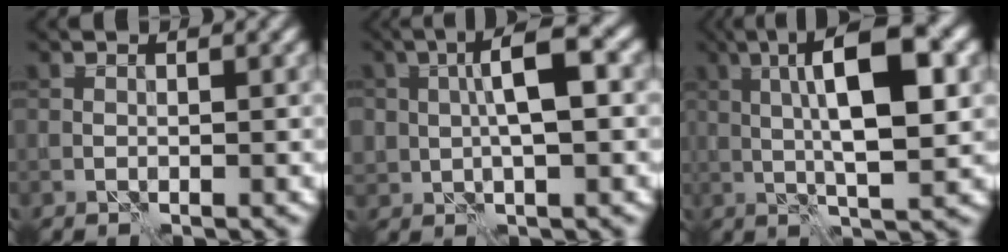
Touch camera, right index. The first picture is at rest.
{"total": 5.3, "force": [0.6, 1.9, 5.0], "torque": [-0.087, 0.013, 0.006]}
{"total": 10.3, "force": [1.8, 2.7, 9.7], "torque": [-0.155, 0.010, 0.026]}